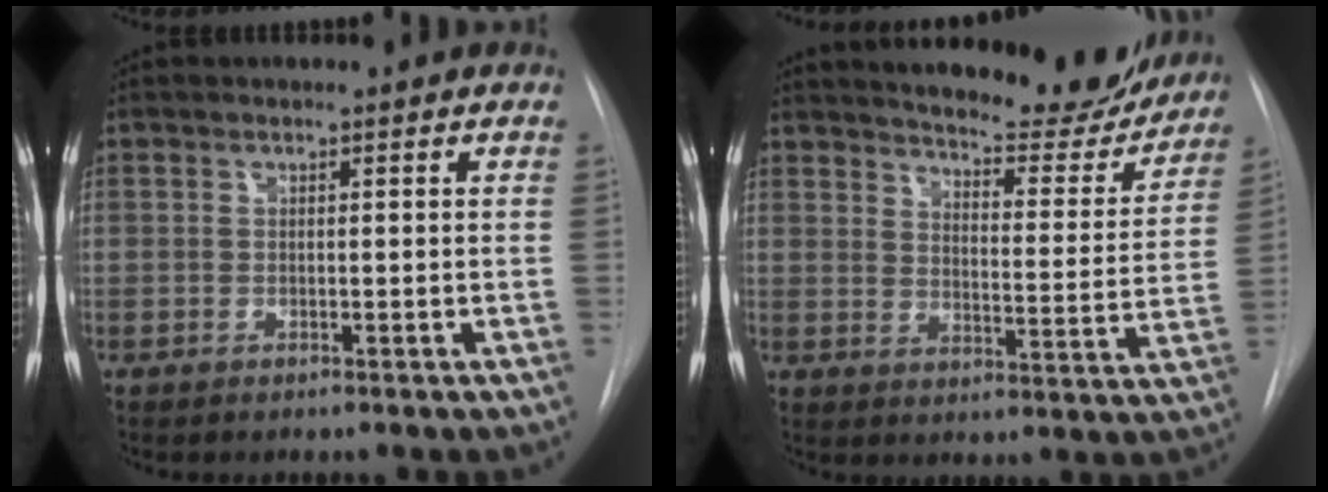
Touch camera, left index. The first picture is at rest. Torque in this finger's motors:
{"motor_torque": [0.07, -0.59, 0.55, 0.08]}